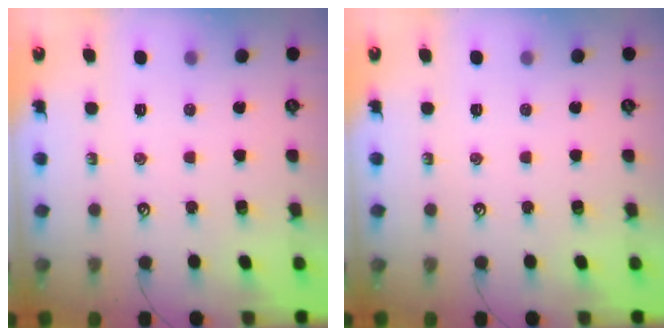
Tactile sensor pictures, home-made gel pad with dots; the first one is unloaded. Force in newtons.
{"total": 0.0}